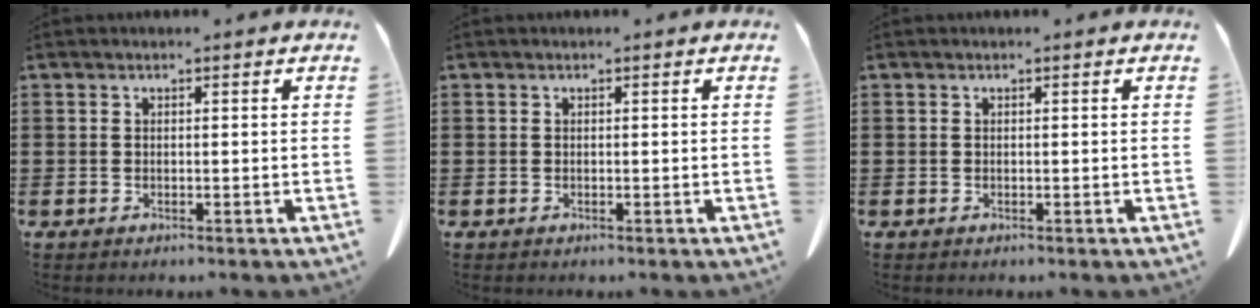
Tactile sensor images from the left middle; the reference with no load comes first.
{"total": 0.0}
{"total": 0.0}